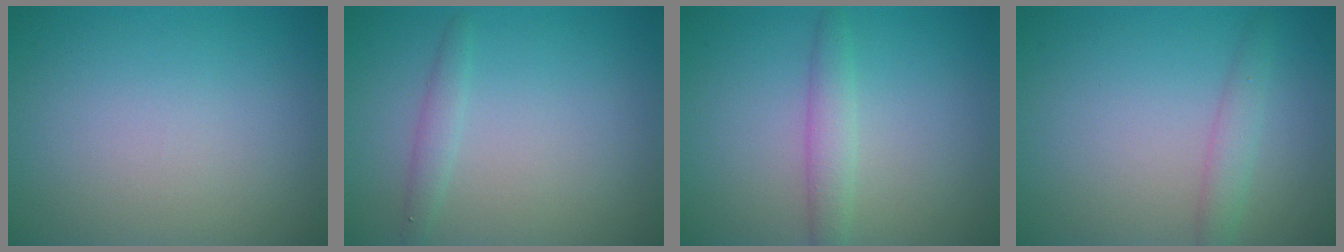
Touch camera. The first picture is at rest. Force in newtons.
{"total": 1.3, "press": 1.3, "slide": 0.0}
{"total": 2.1, "press": 2.1, "slide": 0.1}
{"total": 1.8, "press": 1.8, "slide": 0.0}